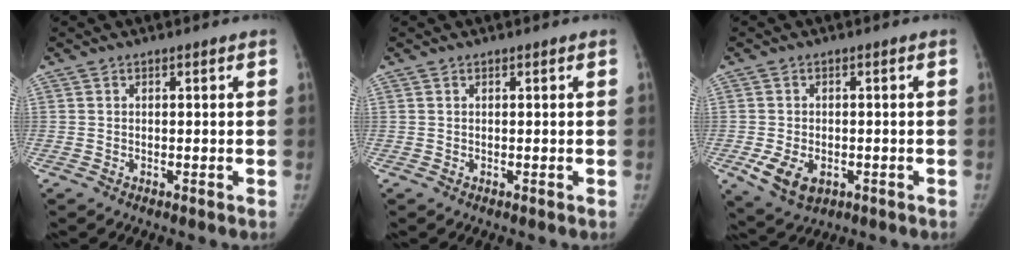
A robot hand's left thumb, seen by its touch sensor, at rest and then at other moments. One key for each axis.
{"total": 0.0}
{"total": 6.9, "fx": -2.2, "fy": 4.6, "fz": 4.7, "tx": -0.079, "ty": -0.005, "tz": -0.028}